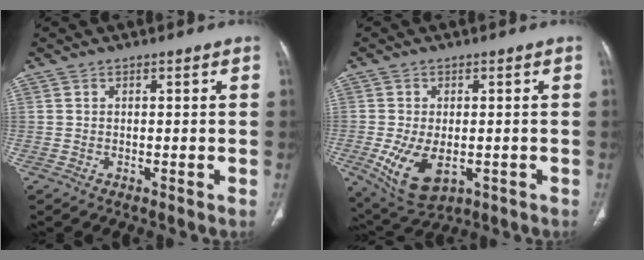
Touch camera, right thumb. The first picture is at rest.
{"total": 9.9, "force": [-2.4, 5.7, 7.7], "torque": [-0.143, -0.009, -0.025]}